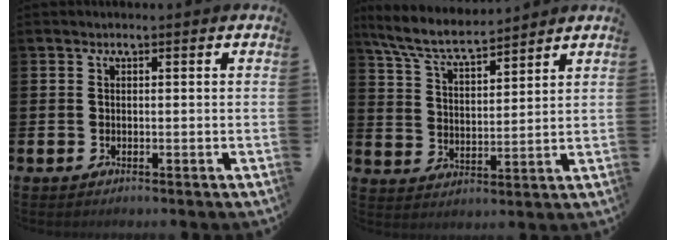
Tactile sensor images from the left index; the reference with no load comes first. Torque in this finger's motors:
{"motor_torque": [0.57, -0.20, 0.49, 0.19]}